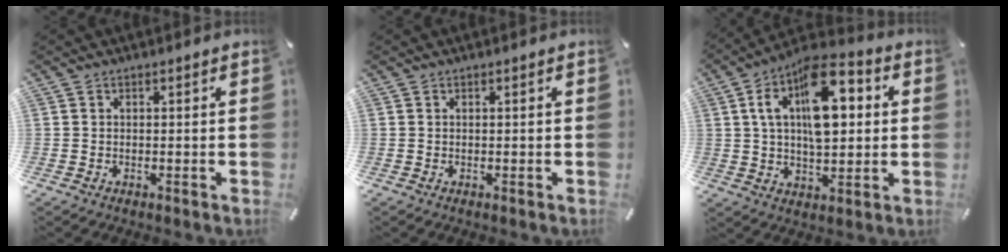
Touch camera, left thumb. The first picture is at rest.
{"total": 0.0}
{"total": 18.3, "force": [5.7, 9.9, 14.3], "torque": [-0.231, -0.012, 0.094]}